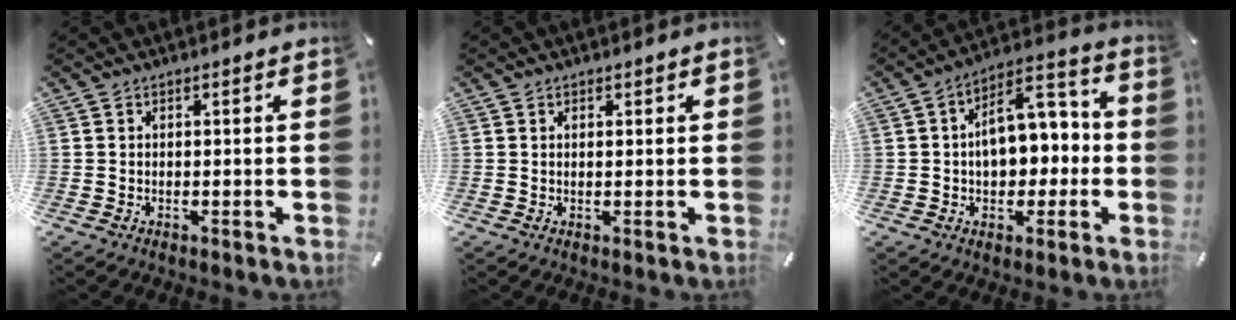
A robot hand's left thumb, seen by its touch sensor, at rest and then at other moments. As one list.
[{"total": 0.7, "force": [0.5, 0.5, 0.1], "torque": [0.005, -0.001, 0.007]}, {"total": 12.0, "force": [0.6, 8.7, 8.2], "torque": [-0.100, -0.004, 0.012]}]